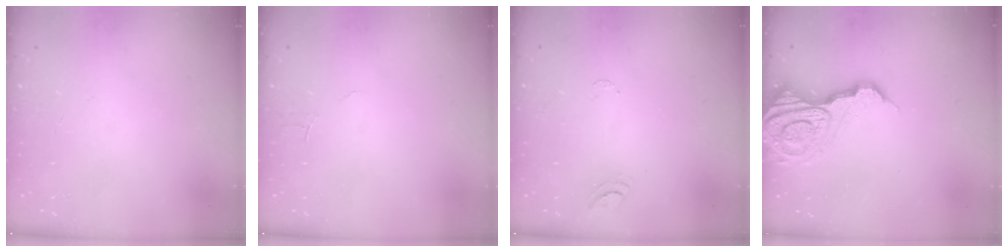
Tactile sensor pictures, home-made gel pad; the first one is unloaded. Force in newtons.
{"total": 3.0, "press": 3.0, "slide": 0.2}
{"total": 5.5, "press": 5.5, "slide": 0.7}
{"total": 17.6, "press": 17.4, "slide": 1.9}